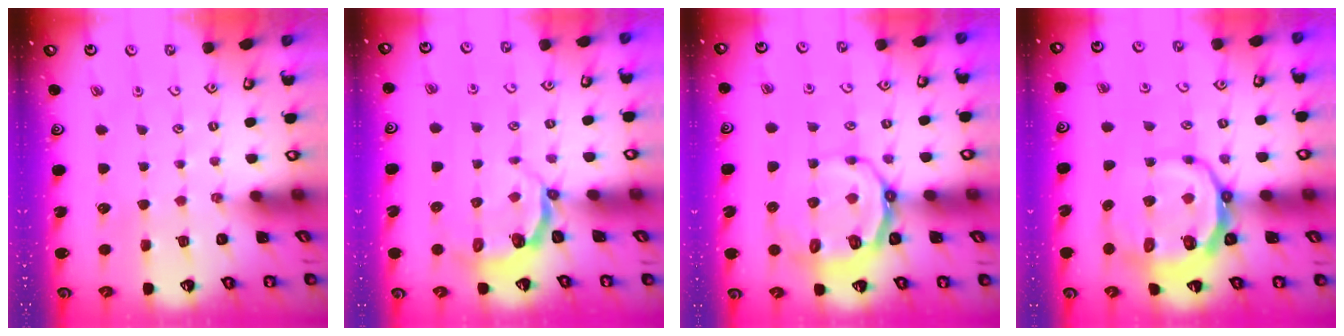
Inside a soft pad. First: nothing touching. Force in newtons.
{"total": 3.9, "press": 3.0, "slide": 2.6}
{"total": 8.9, "press": 8.3, "slide": 3.4}
{"total": 13.0, "press": 12.4, "slide": 3.7}